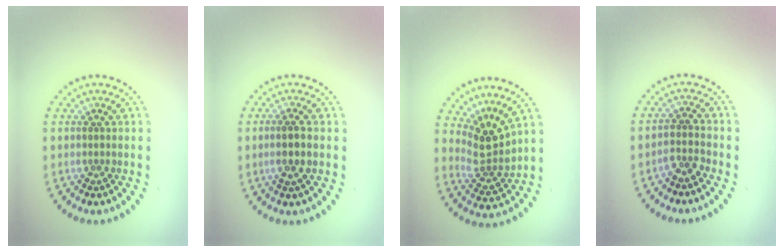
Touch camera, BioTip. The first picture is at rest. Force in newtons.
{"total": 1.7, "press": 1.6, "slide": 0.8}
{"total": 3.1, "press": 2.3, "slide": 2.1}
{"total": 1.7, "press": 1.4, "slide": 1.0}